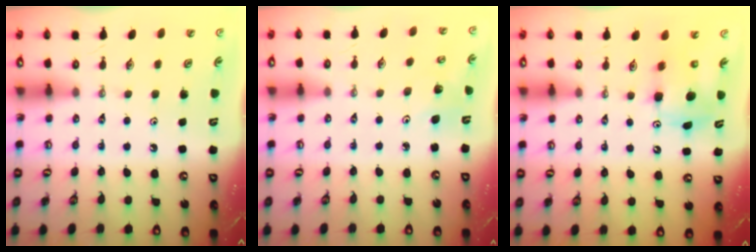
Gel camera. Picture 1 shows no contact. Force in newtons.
{"total": 4.2, "press": 3.8, "slide": 1.9}
{"total": 9.2, "press": 9.2, "slide": 0.3}